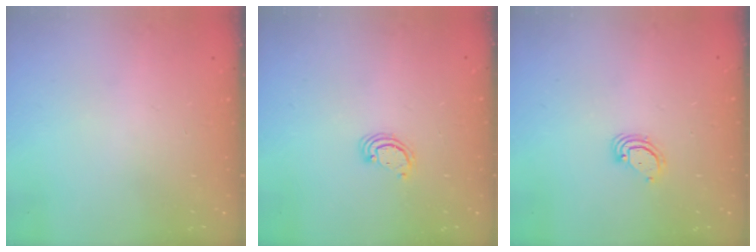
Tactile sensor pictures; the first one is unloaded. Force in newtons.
{"total": 2.6, "press": 2.5, "slide": 0.2}
{"total": 2.9, "press": 2.9, "slide": 0.2}